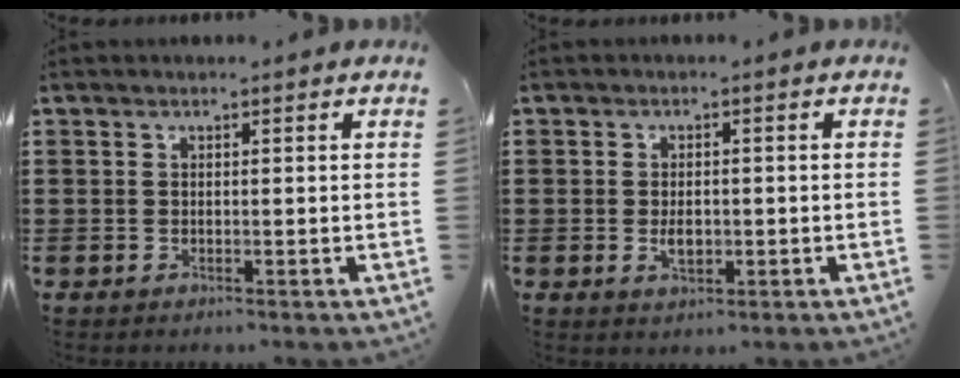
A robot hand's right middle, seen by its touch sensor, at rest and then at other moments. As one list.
[{"total": 2.5, "force": [-0.4, 1.4, 2.1], "torque": [-0.032, -0.006, -0.007]}]